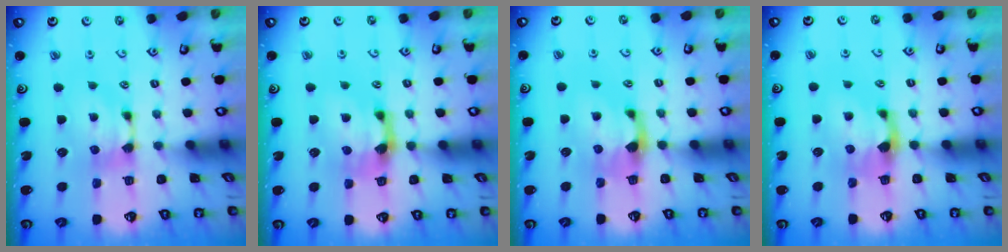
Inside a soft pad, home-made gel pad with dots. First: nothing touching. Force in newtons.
{"total": 2.8, "press": 2.4, "slide": 1.5}
{"total": 1.7, "press": 1.3, "slide": 1.1}
{"total": 1.7, "press": 1.3, "slide": 1.1}